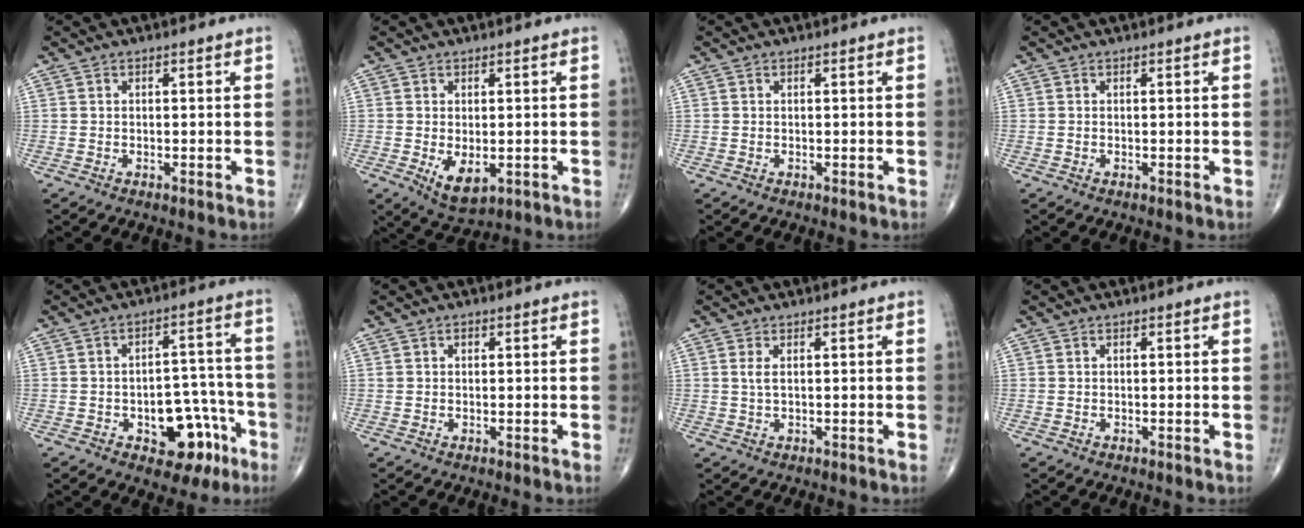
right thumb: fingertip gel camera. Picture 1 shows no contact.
{"total": 5.5, "force": [-1.0, 2.9, 4.6], "torque": [-0.068, -0.012, -0.002]}
{"total": 0.0}
{"total": 0.0}
{"total": 11.6, "force": [-5.1, 6.9, 7.8], "torque": [-0.058, 0.050, -0.059]}
{"total": 1.0, "force": [0.3, 0.8, 0.5], "torque": [-0.004, 0.002, 0.005]}
{"total": 1.6, "force": [0.4, 0.5, 1.5], "torque": [-0.039, 0.002, 0.013]}
{"total": 0.0}